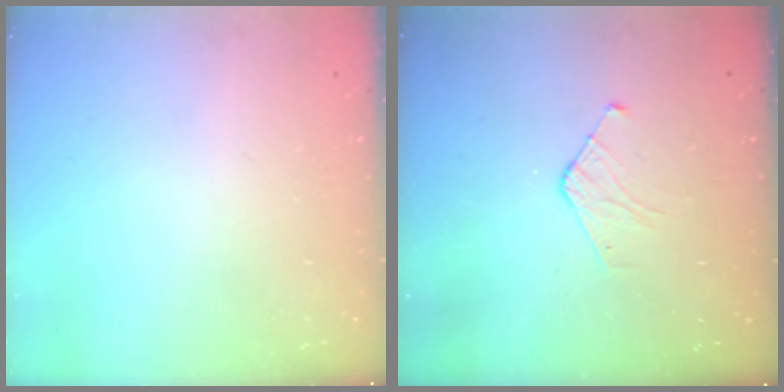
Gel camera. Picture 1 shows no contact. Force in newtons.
{"total": 3.7, "press": 3.7, "slide": 0.3}